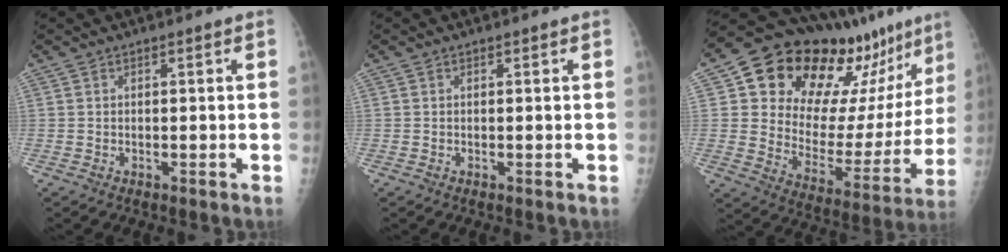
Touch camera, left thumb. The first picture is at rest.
{"total": 0.0}
{"total": 25.9, "force": [17.6, 12.3, 14.5], "torque": [-0.180, -0.060, 0.263]}